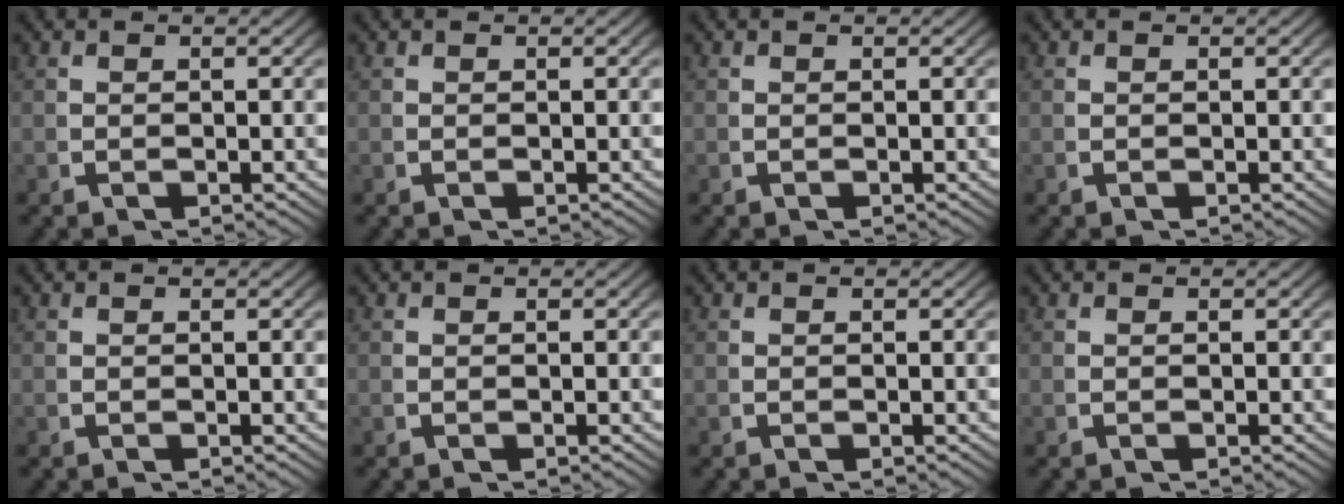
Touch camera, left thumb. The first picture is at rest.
{"total": 0.0}
{"total": 0.0}
{"total": 0.0}
{"total": 0.0}
{"total": 0.0}
{"total": 0.0}
{"total": 0.0}